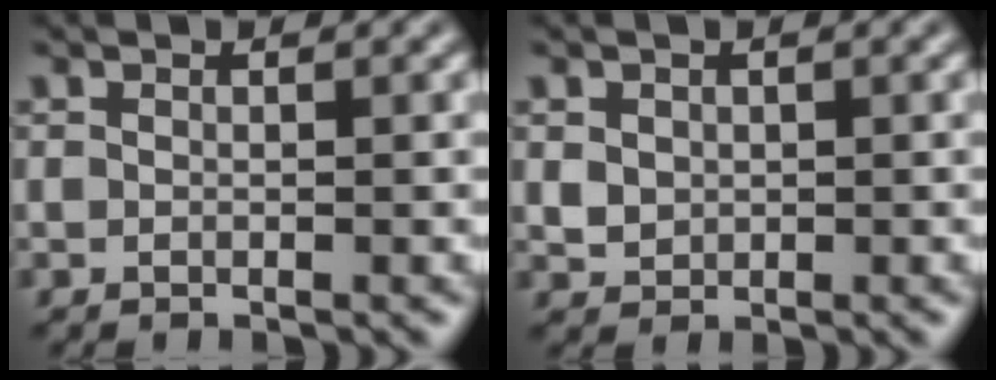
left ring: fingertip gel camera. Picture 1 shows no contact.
{"total": 1.4, "force": [0.3, 1.3, 0.5], "torque": [-0.009, -0.005, 0.012]}